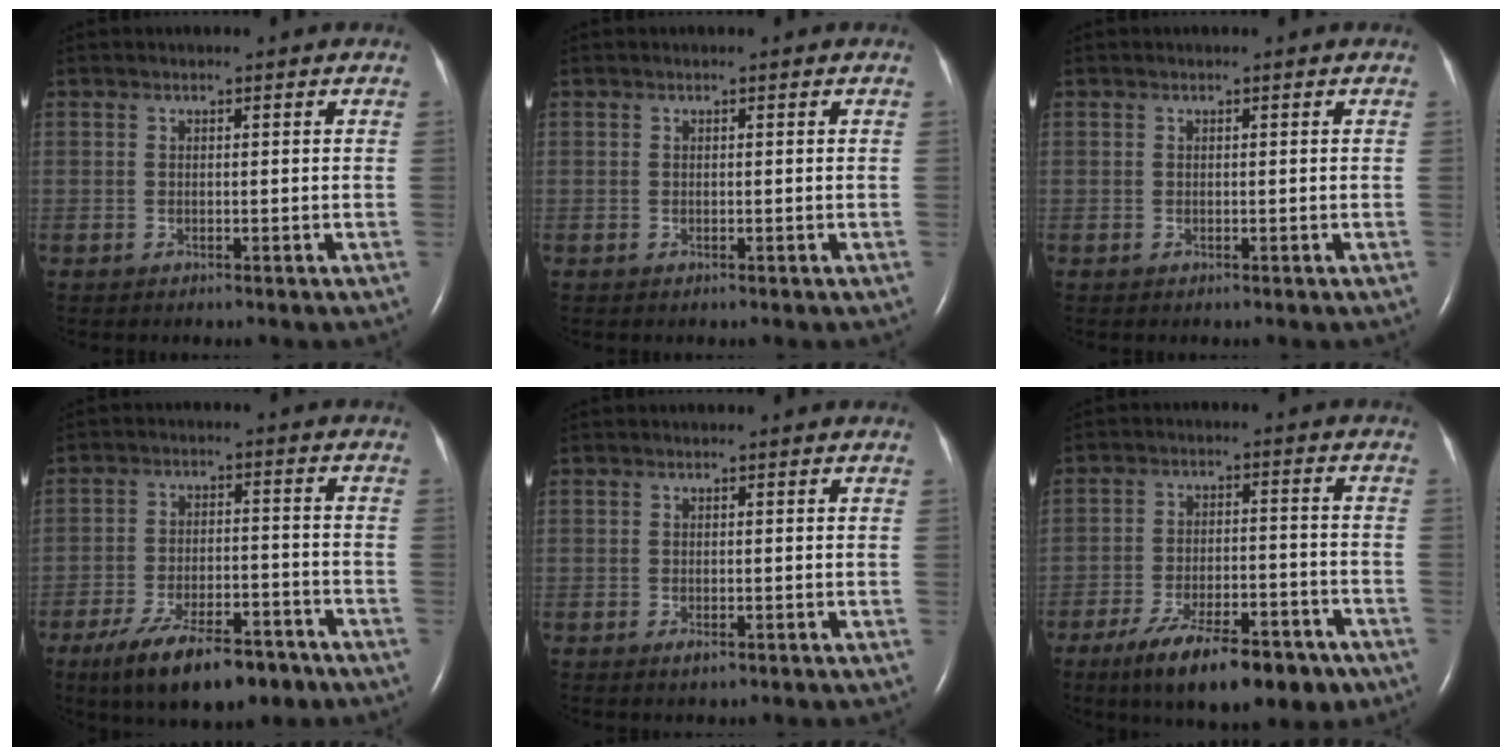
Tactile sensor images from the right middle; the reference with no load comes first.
{"total": 0.0}
{"total": 0.0}
{"total": 13.0, "force": [-9.1, 4.4, 8.2], "torque": [-0.138, -0.009, -0.146]}
{"total": 1.1, "force": [-0.5, 0.4, 0.8], "torque": [-0.015, -0.002, -0.006]}
{"total": 15.1, "force": [-10.2, 4.9, 9.9], "torque": [-0.141, -0.007, -0.158]}